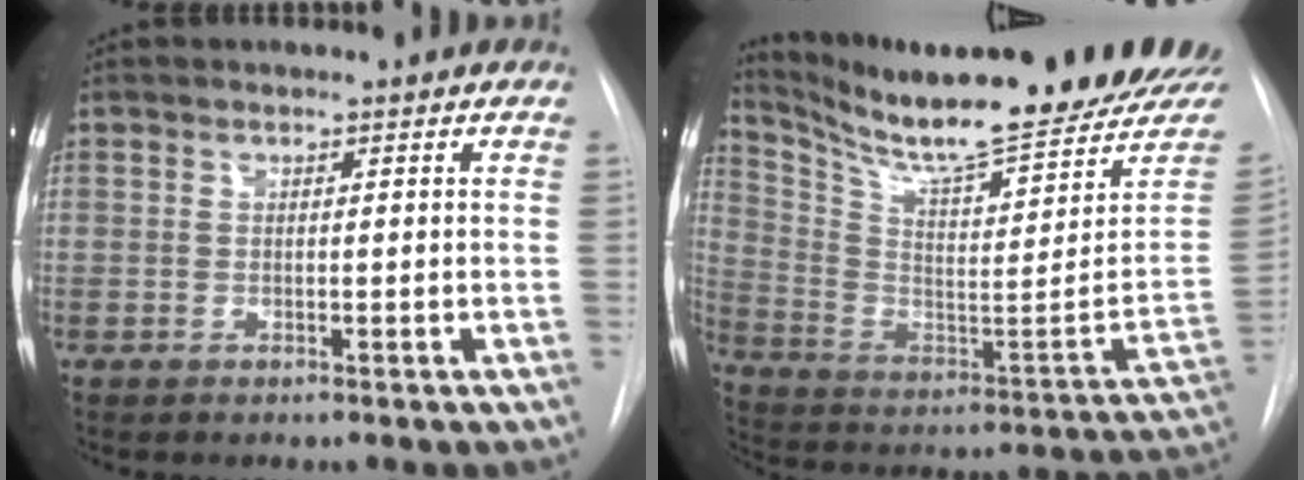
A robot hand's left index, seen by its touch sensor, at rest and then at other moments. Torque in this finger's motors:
{"motor_torque": [0.59, -0.67, 0.70, 0.17]}